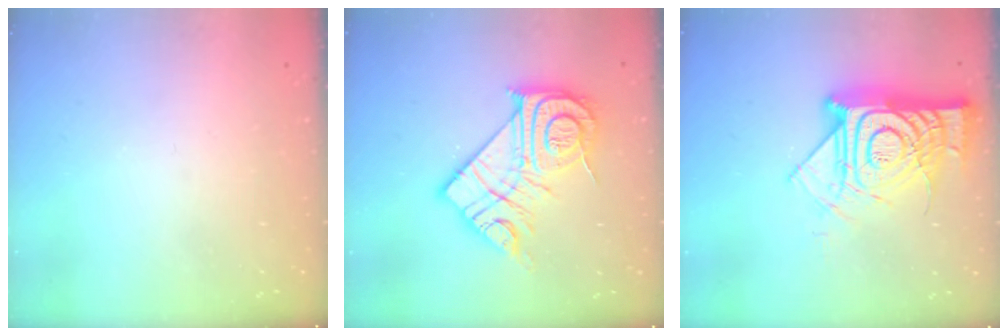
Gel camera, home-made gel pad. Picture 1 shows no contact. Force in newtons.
{"total": 20.8, "press": 20.7, "slide": 1.7}
{"total": 20.6, "press": 20.6, "slide": 1.9}